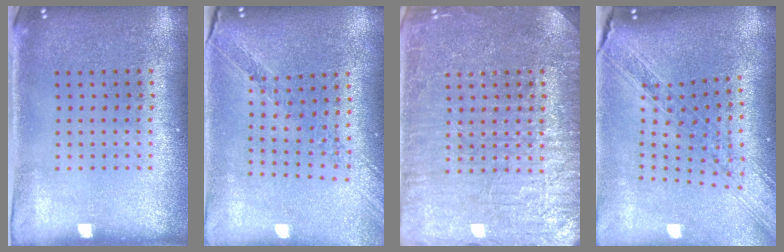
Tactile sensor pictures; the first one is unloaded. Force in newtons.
{"total": 1.1, "press": 1.1, "slide": 0.2}
{"total": 7.1, "press": 7.1, "slide": 1.0}
{"total": 1.9, "press": 1.7, "slide": 0.9}